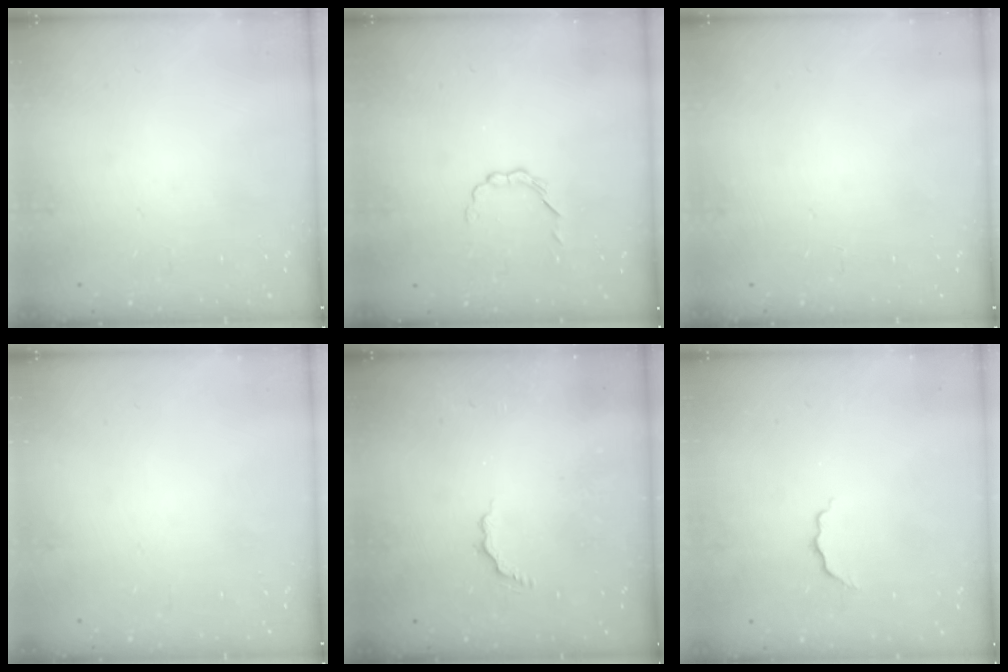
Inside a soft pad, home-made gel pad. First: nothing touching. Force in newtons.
{"total": 2.4, "press": 2.2, "slide": 0.8}
{"total": 0.0}
{"total": 0.0}
{"total": 2.5, "press": 2.3, "slide": 1.0}
{"total": 3.7, "press": 3.7, "slide": 0.6}